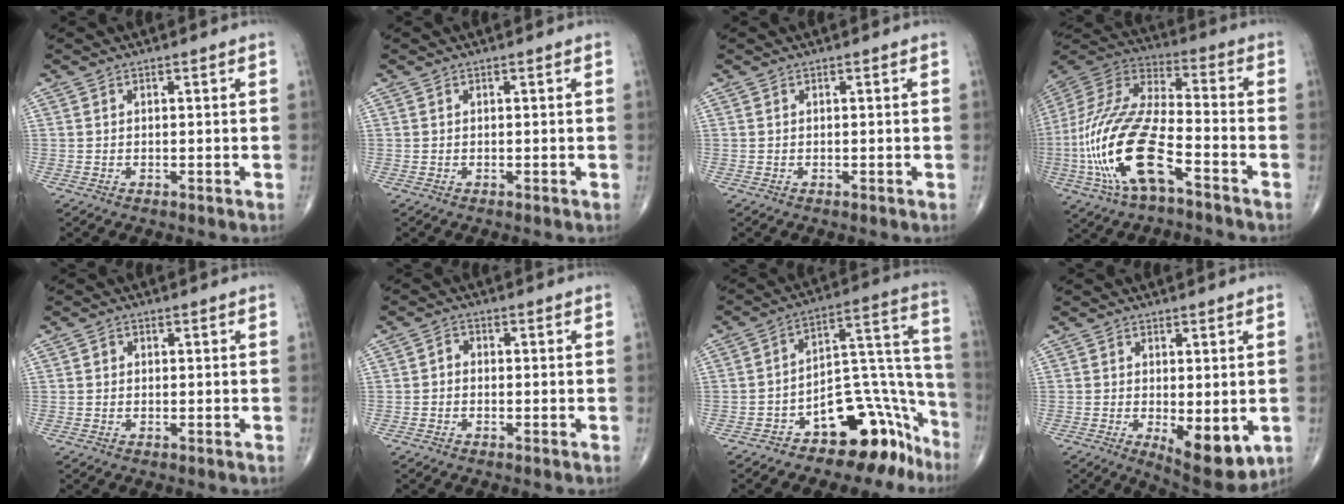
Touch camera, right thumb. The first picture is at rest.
{"total": 0.0}
{"total": 0.0}
{"total": 23.2, "force": [-8.3, 9.3, 19.6], "torque": [-0.450, 0.031, -0.152]}
{"total": 1.1, "force": [0.2, 1.0, 0.4], "torque": [-0.001, 0.002, 0.001]}
{"total": 1.9, "force": [-0.3, 1.5, 1.1], "torque": [-0.008, 0.008, -0.011]}
{"total": 16.8, "force": [-10.9, 8.6, 9.4], "torque": [-0.048, 0.151, -0.163]}
{"total": 9.2, "force": [-2.0, 3.8, 8.1], "torque": [-0.106, -0.023, -0.019]}